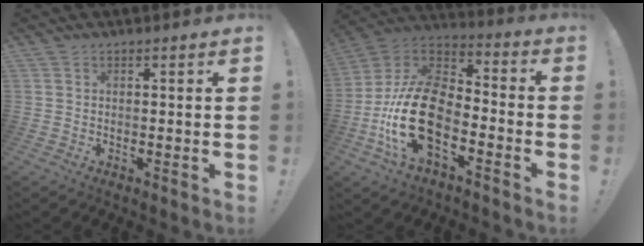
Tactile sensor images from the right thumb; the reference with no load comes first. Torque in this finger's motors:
{"motor_torque": [2.53, 2.48, 2.33, -0.44, 0.96]}